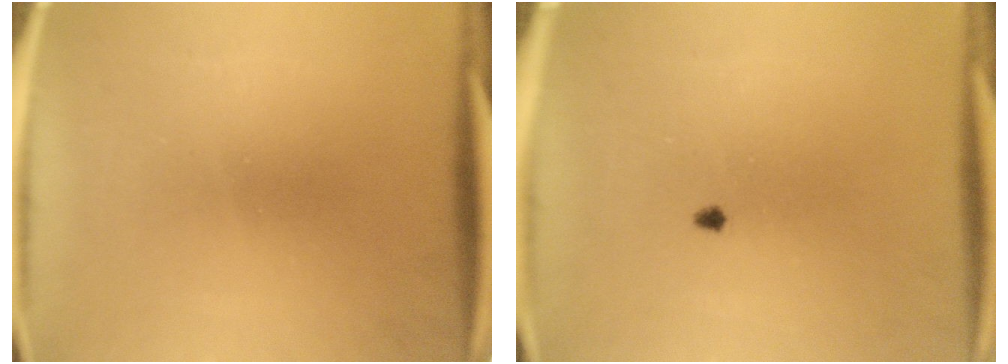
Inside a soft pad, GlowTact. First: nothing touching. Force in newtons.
{"total": 0.7}